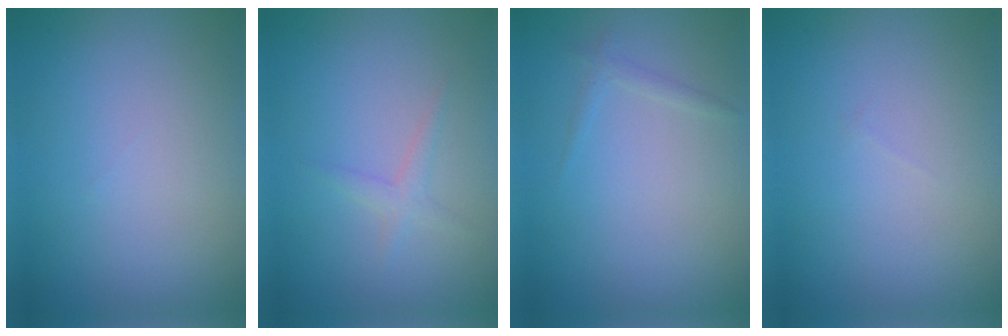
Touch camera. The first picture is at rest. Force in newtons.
{"total": 1.3, "press": 1.3, "slide": 0.1}
{"total": 0.9, "press": 0.9, "slide": 0.1}
{"total": 0.0}